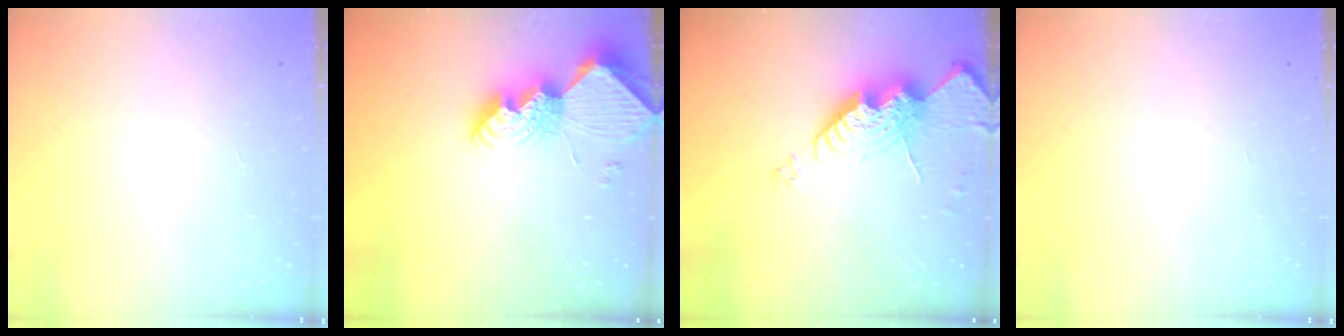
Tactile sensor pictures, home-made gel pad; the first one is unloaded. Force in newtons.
{"total": 11.4, "press": 11.4, "slide": 0.9}
{"total": 15.8, "press": 15.8, "slide": 1.4}
{"total": 0.0}